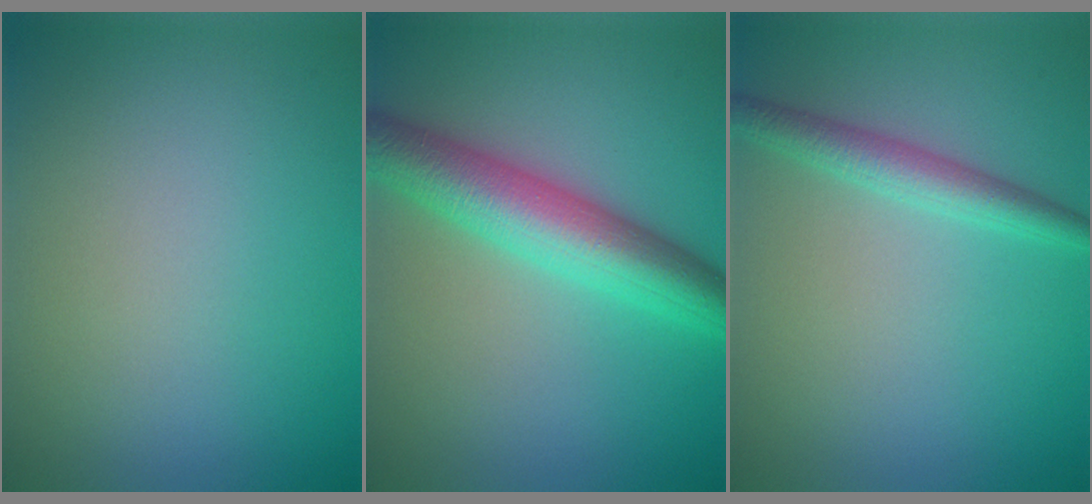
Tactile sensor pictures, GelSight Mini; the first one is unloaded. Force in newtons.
{"total": 7.1, "press": 7.1, "slide": 0.2}
{"total": 2.8, "press": 2.8, "slide": 0.0}